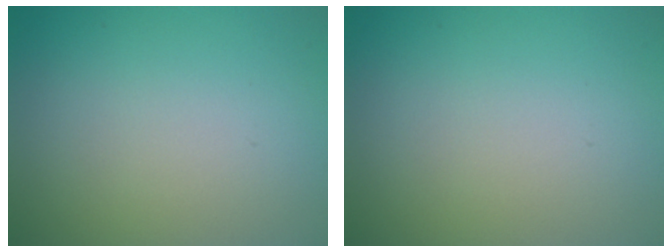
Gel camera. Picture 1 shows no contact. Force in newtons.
{"total": 0.0}